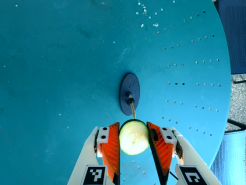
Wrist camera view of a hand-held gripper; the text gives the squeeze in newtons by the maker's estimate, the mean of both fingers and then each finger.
{"total": 13.1, "left": 13.8, "right": 12.3}